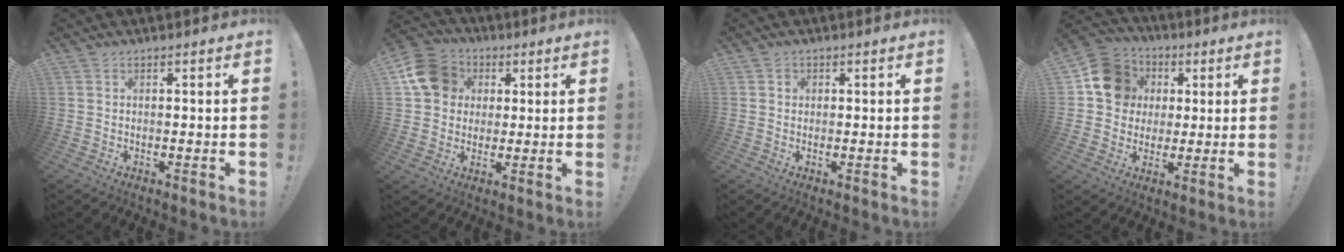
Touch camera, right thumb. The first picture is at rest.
{"total": 13.3, "force": [3.6, 11.4, 5.8], "torque": [-0.077, -0.004, 0.070]}
{"total": 0.9, "force": [0.1, 0.9, 0.3], "torque": [0.000, 0.002, 0.002]}
{"total": 14.3, "force": [3.3, 12.6, 5.8], "torque": [-0.065, -0.002, 0.071]}